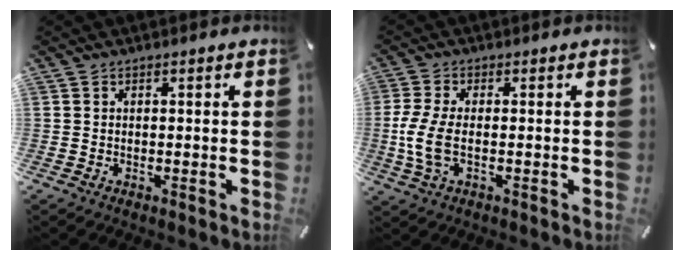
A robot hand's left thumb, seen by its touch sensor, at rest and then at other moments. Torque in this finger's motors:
{"motor_torque": [0.71, 1.76, 0.54, -0.56, 0.17]}